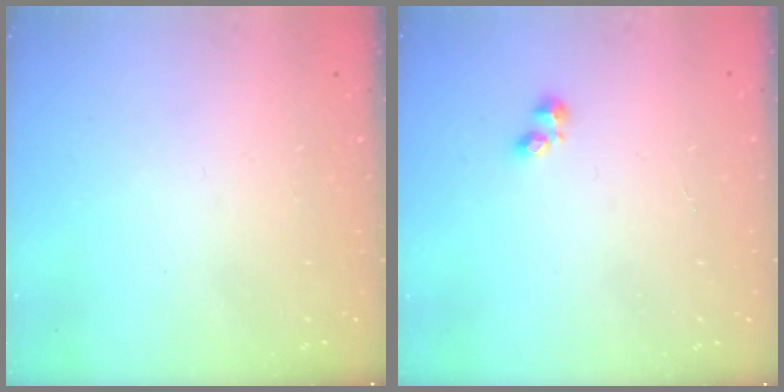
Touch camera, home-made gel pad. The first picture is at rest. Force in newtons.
{"total": 2.2, "press": 2.1, "slide": 0.7}